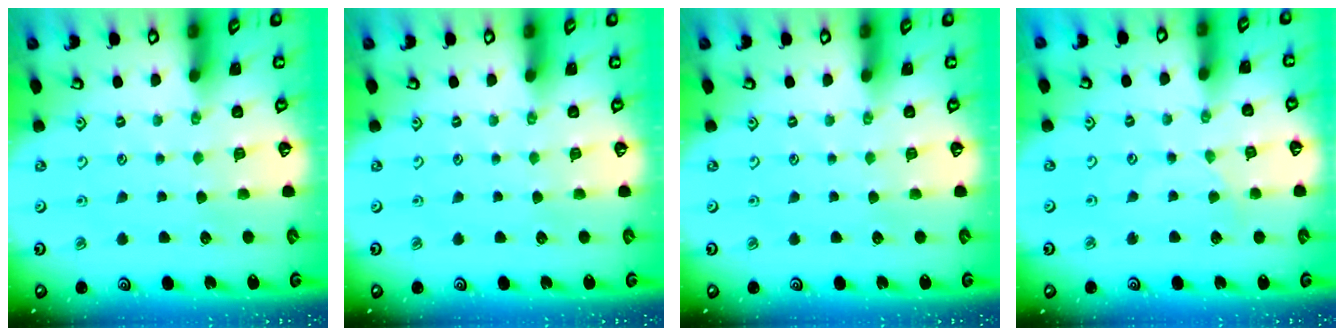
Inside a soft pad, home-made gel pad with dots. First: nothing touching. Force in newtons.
{"total": 0.0}
{"total": 0.0}
{"total": 1.8, "press": 1.7, "slide": 0.4}